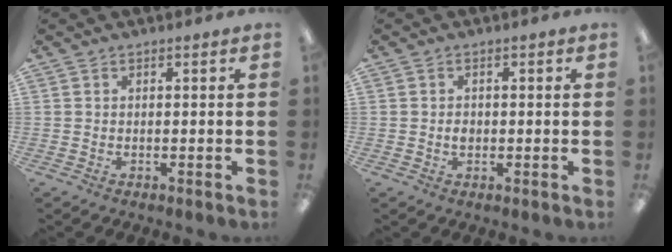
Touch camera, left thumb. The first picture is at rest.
{"total": 1.5, "force": [-0.1, 1.2, 0.8], "torque": [-0.015, 0.004, -0.003]}